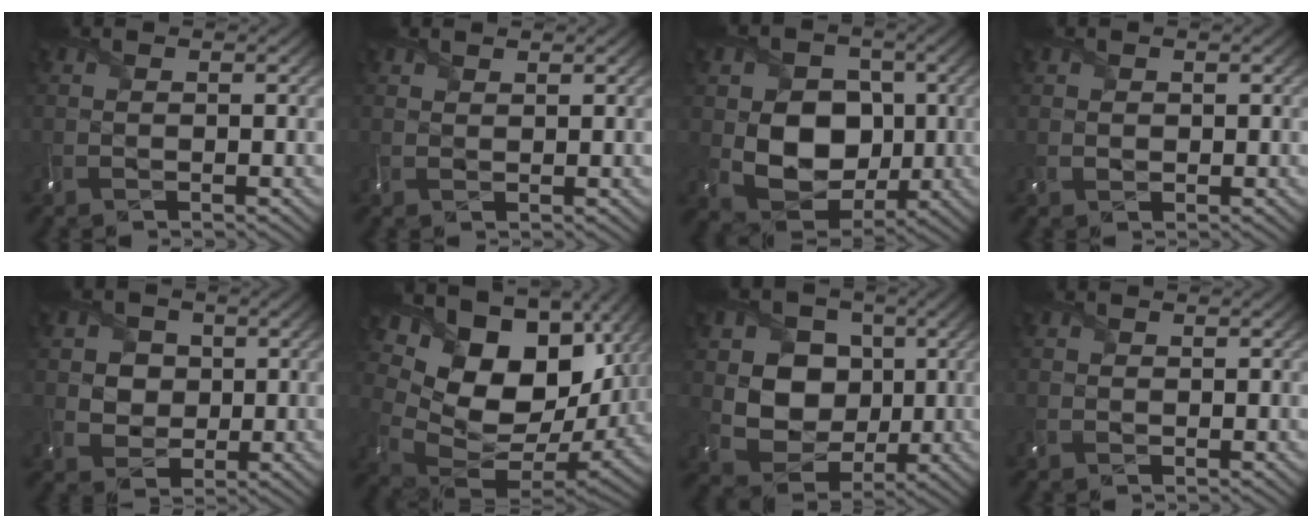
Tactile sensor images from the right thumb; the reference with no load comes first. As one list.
[{"total": 1.1, "force": [1.0, 0.4, 0.2], "torque": [-0.008, 0.002, 0.025]}, {"total": 10.6, "force": [-0.3, 8.4, 6.5], "torque": [-0.124, -0.014, -0.010]}, {"total": 1.2, "force": [0.4, 1.1, 0.4], "torque": [-0.010, -0.002, 0.010]}, {"total": 5.0, "force": [1.2, 4.5, 1.9], "torque": [-0.062, -0.004, 0.012]}, {"total": 18.3, "force": [6.7, 11.9, 12.1], "torque": [-0.219, -0.012, 0.144]}, {"total": 10.0, "force": [1.5, 8.6, 4.9], "torque": [-0.115, 0.000, 0.021]}, {"total": 0.9, "force": [0.2, 0.9, 0.2], "torque": [-0.004, -0.002, 0.005]}]